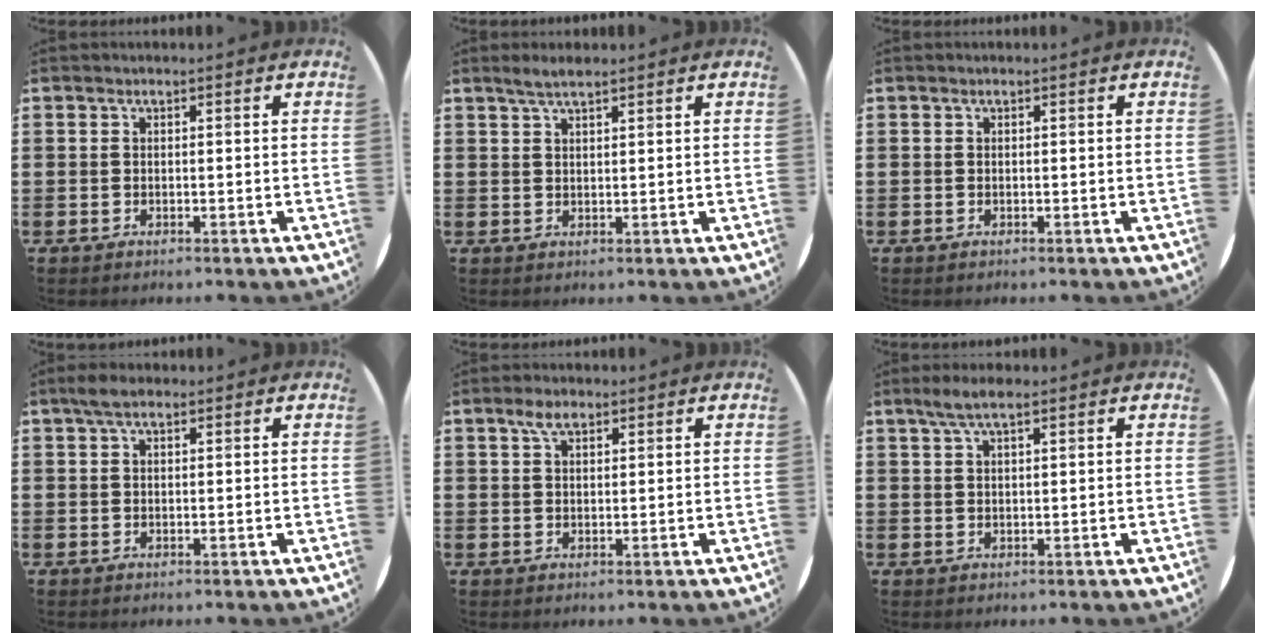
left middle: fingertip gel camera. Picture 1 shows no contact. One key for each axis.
{"total": 2.3, "fx": 1.8, "fy": 0.3, "fz": 1.3, "tx": -0.027, "ty": 0.003, "tz": 0.033}
{"total": 0.0}
{"total": 2.4, "fx": 1.5, "fy": 0.9, "fz": 1.6, "tx": -0.034, "ty": 0.006, "tz": 0.026}
{"total": 2.1, "fx": 1.4, "fy": 1.0, "fz": 1.2, "tx": -0.019, "ty": 0.002, "tz": 0.023}
{"total": 3.3, "fx": 2.3, "fy": 0.6, "fz": 2.3, "tx": -0.049, "ty": 0.006, "tz": 0.040}